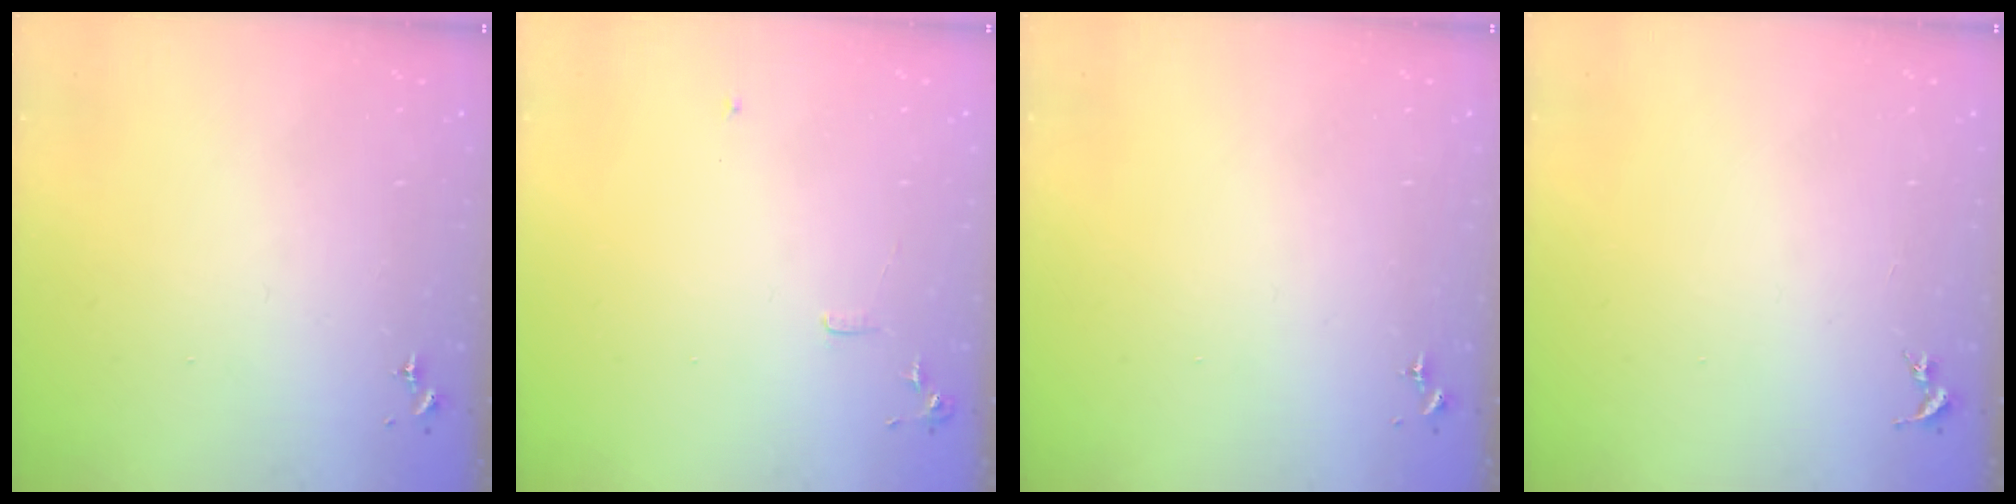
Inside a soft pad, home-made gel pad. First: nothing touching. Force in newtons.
{"total": 6.0, "press": 6.0, "slide": 0.7}
{"total": 0.0}
{"total": 0.0}